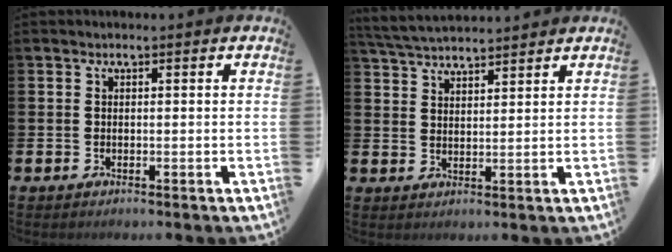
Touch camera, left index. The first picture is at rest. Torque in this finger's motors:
{"motor_torque": [0.87, -1.07, 0.46, 0.14]}